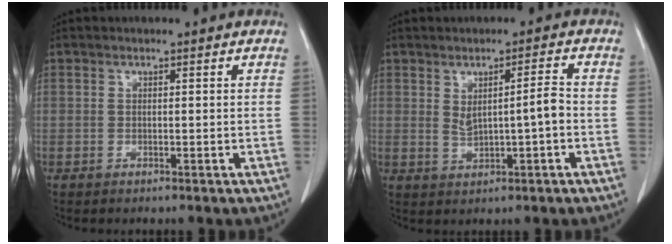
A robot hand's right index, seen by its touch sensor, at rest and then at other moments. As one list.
[{"total": 4.0, "force": [-0.1, 0.7, 4.0], "torque": [-0.067, 0.007, 0.006]}]